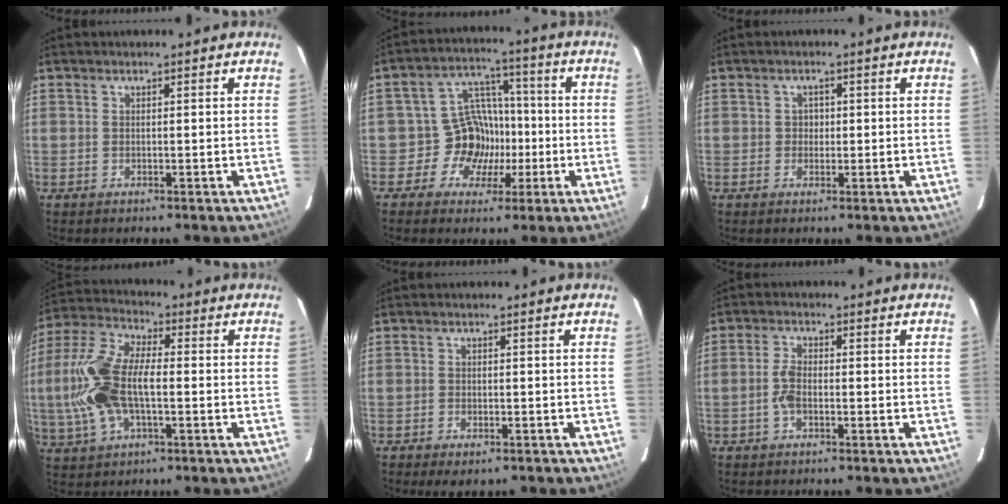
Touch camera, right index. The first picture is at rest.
{"total": 8.7, "force": [-3.0, 8.0, 1.9], "torque": [-0.030, 0.034, -0.054]}
{"total": 1.7, "force": [-0.2, 1.7, 0.2], "torque": [-0.001, 0.004, -0.003]}
{"total": 15.6, "force": [-1.7, 7.7, 13.5], "torque": [-0.298, 0.012, -0.036]}
{"total": 3.9, "force": [-2.7, 1.7, 2.2], "torque": [-0.053, -0.014, -0.044]}
{"total": 3.4, "force": [-1.2, 1.6, 2.7], "torque": [-0.061, 0.005, -0.023]}